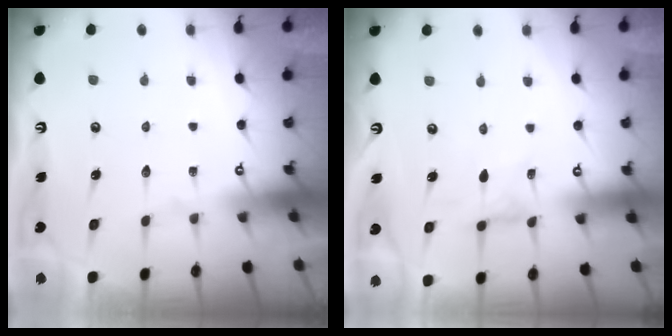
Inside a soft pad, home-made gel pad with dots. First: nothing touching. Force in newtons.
{"total": 0.6, "press": 0.6, "slide": 0.3}